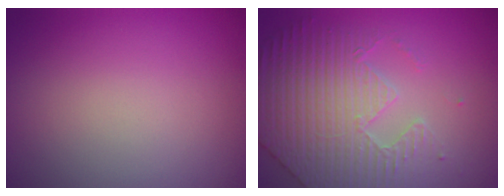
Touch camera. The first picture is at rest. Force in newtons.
{"total": 5.9, "press": 5.4, "slide": 2.5}